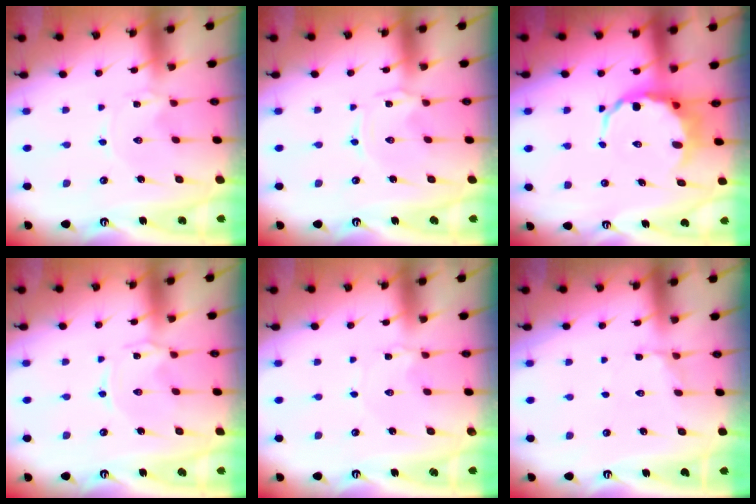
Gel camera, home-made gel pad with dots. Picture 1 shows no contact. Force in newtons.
{"total": 0.8, "press": 0.7, "slide": 0.1}
{"total": 6.6, "press": 6.3, "slide": 2.1}
{"total": 1.4, "press": 1.4, "slide": 0.2}
{"total": 1.0, "press": 1.0, "slide": 0.1}
{"total": 2.9, "press": 2.5, "slide": 1.5}